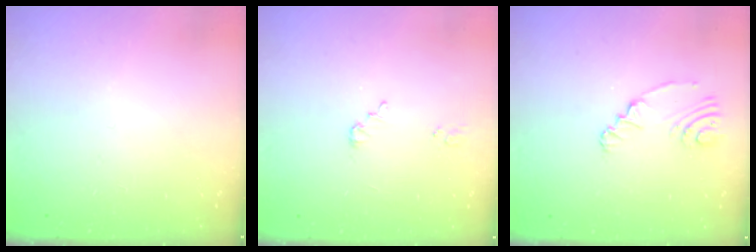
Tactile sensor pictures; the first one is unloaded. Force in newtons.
{"total": 2.5, "press": 2.5, "slide": 0.1}
{"total": 3.5, "press": 2.6, "slide": 2.4}